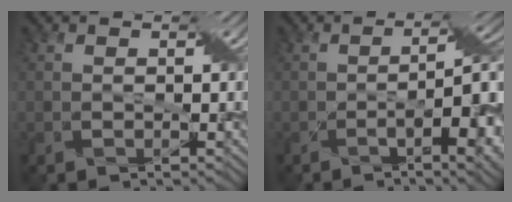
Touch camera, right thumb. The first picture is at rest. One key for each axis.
{"total": 11.6, "fx": -3.3, "fy": 3.4, "fz": 10.6, "tx": -0.141, "ty": -0.006, "tz": -0.043}